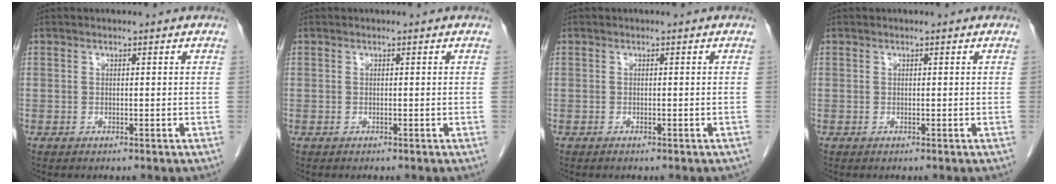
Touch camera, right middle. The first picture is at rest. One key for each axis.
{"total": 0.0}
{"total": 0.8, "fx": -0.6, "fy": 0.2, "fz": 0.4, "tx": -0.011, "ty": -0.001, "tz": -0.006}
{"total": 0.0}